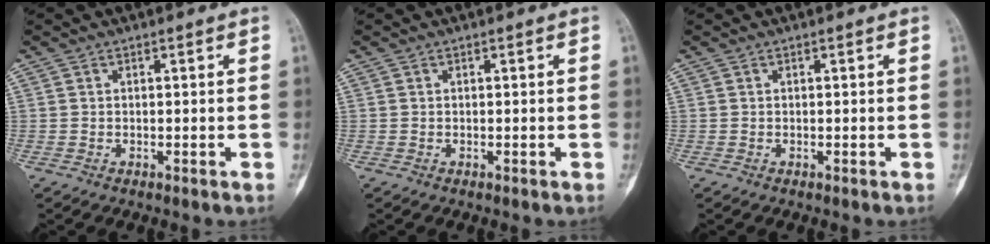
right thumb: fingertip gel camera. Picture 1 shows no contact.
{"total": 0.0}
{"total": 0.0}